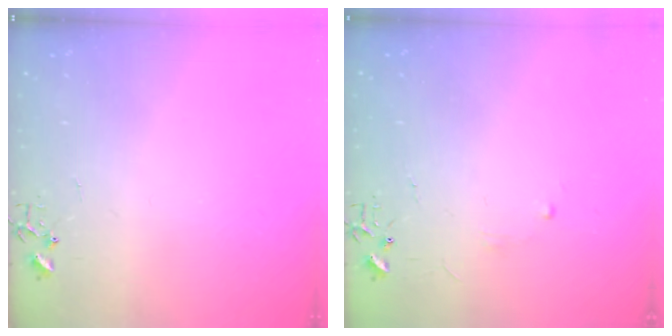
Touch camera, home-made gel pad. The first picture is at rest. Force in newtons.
{"total": 2.9, "press": 2.8, "slide": 0.5}